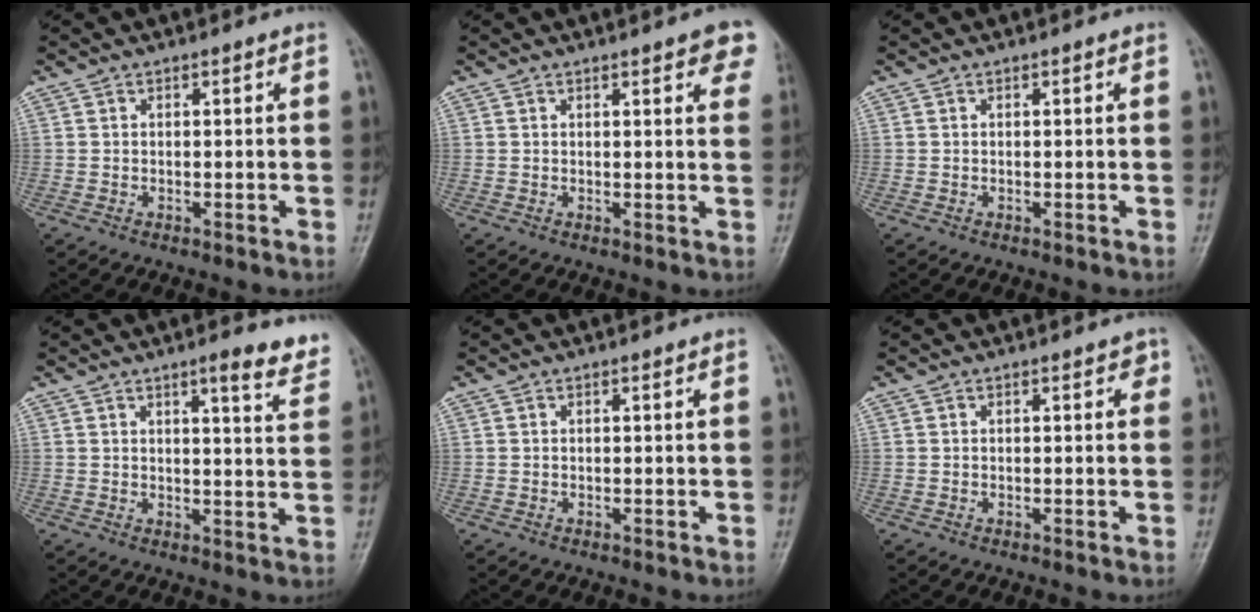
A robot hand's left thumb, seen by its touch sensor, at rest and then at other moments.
{"total": 6.9, "force": [4.1, 1.9, 5.2], "torque": [-0.039, -0.006, 0.042]}
{"total": 0.0}
{"total": 7.1, "force": [5.3, 1.2, 4.7], "torque": [-0.046, -0.030, 0.060]}
{"total": 0.0}
{"total": 1.1, "force": [0.4, 0.7, 0.7], "torque": [0.003, 0.002, -0.001]}